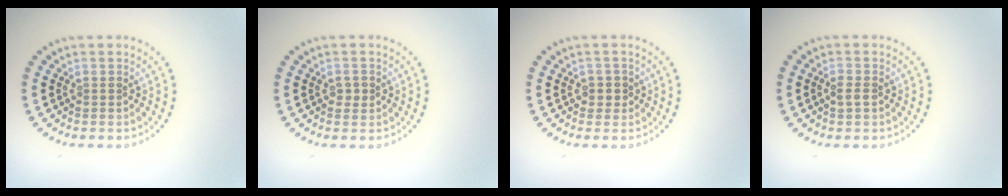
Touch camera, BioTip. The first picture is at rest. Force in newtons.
{"total": 1.1, "press": 1.0, "slide": 0.2}
{"total": 1.4, "press": 1.1, "slide": 0.8}
{"total": 1.2, "press": 1.2, "slide": 0.1}